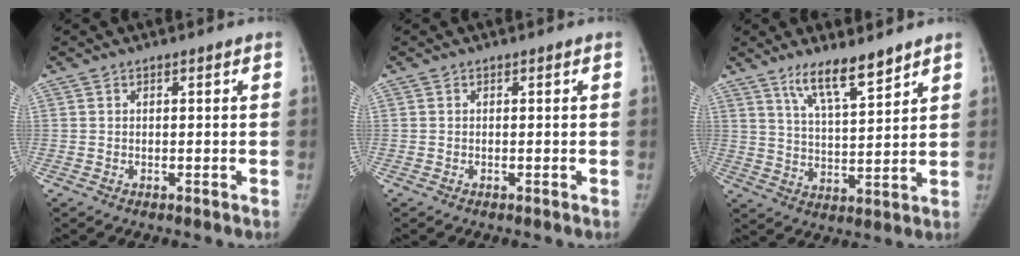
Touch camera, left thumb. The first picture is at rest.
{"total": 0.0}
{"total": 9.3, "force": [6.9, 1.9, 5.9], "torque": [-0.093, -0.048, 0.129]}